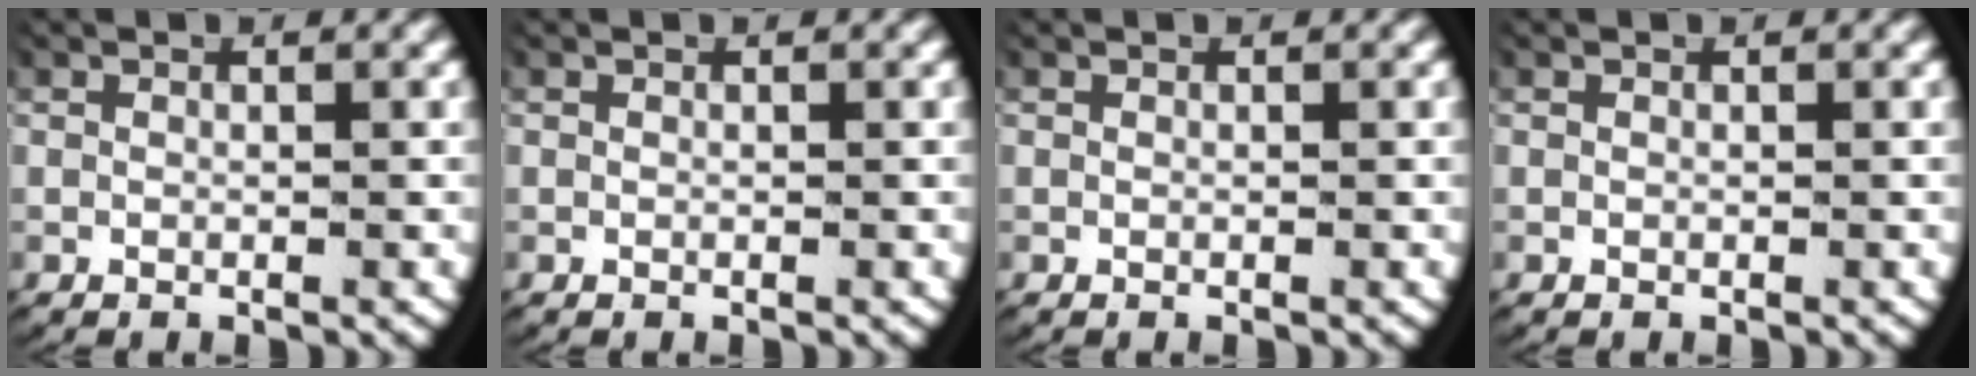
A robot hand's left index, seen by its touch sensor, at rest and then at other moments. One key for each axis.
{"total": 0.0}
{"total": 0.0}
{"total": 0.0}